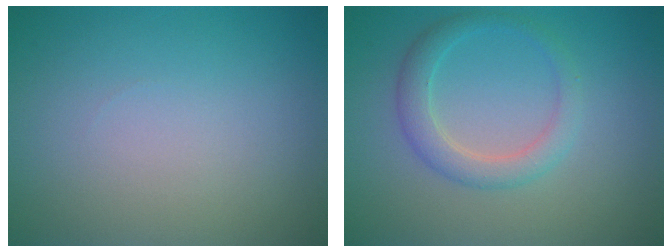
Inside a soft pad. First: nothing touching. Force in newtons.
{"total": 2.7, "press": 2.7, "slide": 0.1}